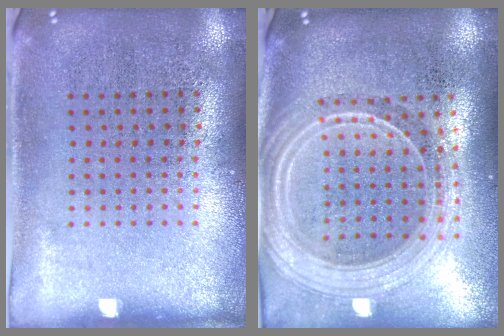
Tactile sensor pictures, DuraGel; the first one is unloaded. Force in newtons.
{"total": 2.5, "press": 2.2, "slide": 1.3}